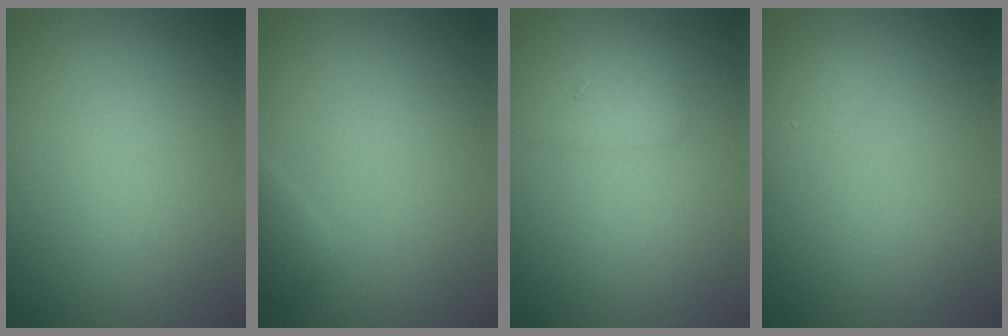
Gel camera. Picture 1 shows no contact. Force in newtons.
{"total": 1.1, "press": 1.1, "slide": 0.1}
{"total": 1.5, "press": 1.5, "slide": 0.1}
{"total": 1.3, "press": 1.3, "slide": 0.0}